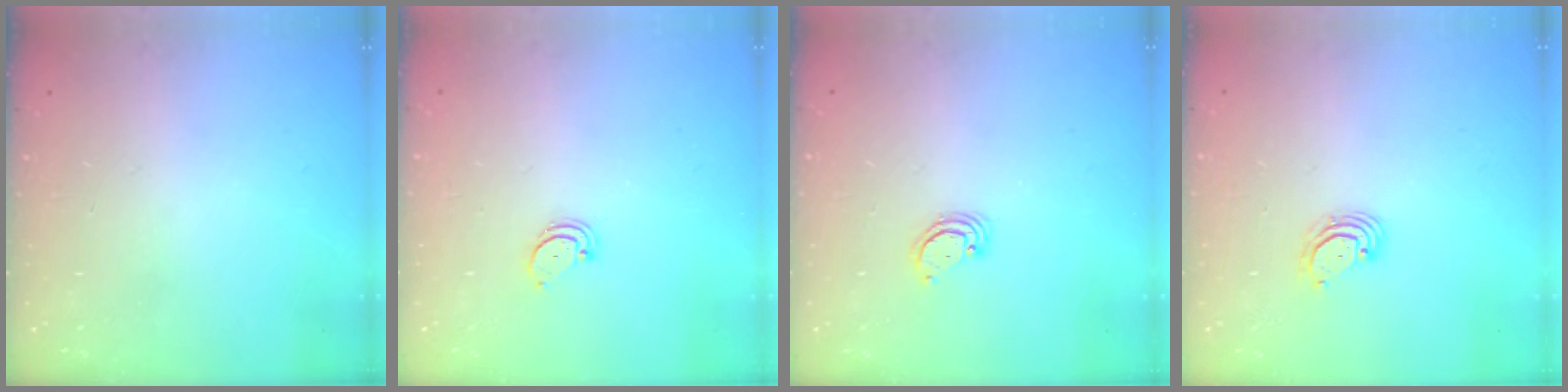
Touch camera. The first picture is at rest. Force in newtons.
{"total": 1.9, "press": 1.9, "slide": 0.2}
{"total": 2.6, "press": 2.6, "slide": 0.2}
{"total": 2.8, "press": 2.8, "slide": 0.2}